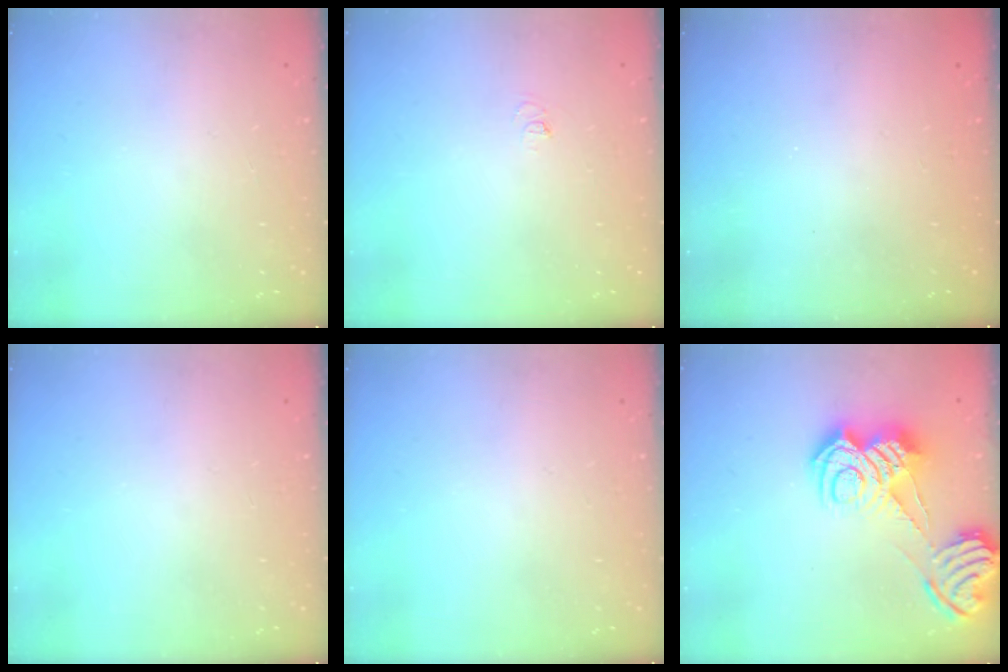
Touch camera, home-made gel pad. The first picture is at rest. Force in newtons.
{"total": 2.8, "press": 2.8, "slide": 0.3}
{"total": 2.4, "press": 2.3, "slide": 0.8}
{"total": 0.0}
{"total": 0.0}
{"total": 16.2, "press": 16.1, "slide": 1.2}